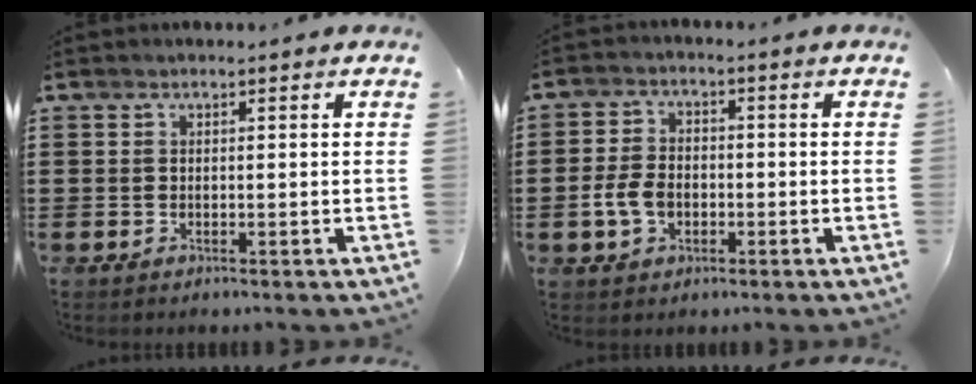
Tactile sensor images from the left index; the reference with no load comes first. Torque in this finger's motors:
{"motor_torque": [0.52, 0.40, 0.36, 0.07]}